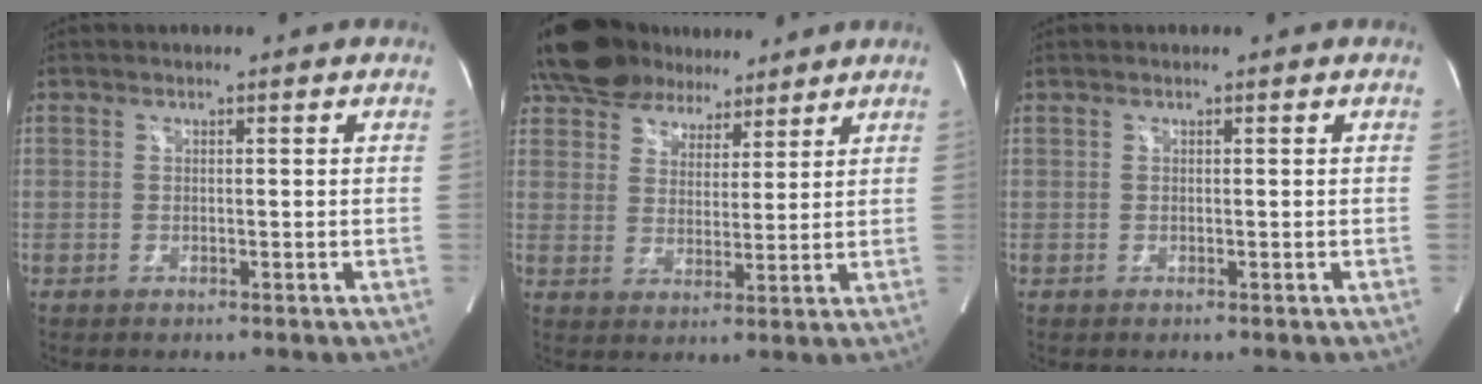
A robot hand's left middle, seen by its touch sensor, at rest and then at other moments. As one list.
[{"total": 12.4, "force": [10.4, 5.5, 4.0], "torque": [-0.071, 0.026, 0.175]}, {"total": 0.0}]